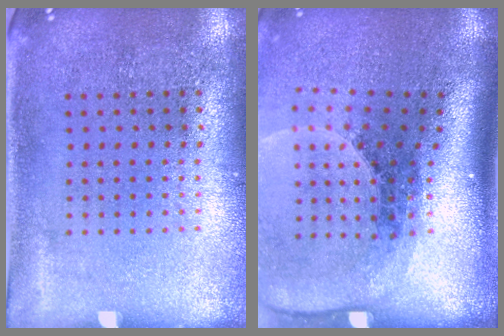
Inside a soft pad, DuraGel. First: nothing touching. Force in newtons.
{"total": 2.7, "press": 1.9, "slide": 2.0}